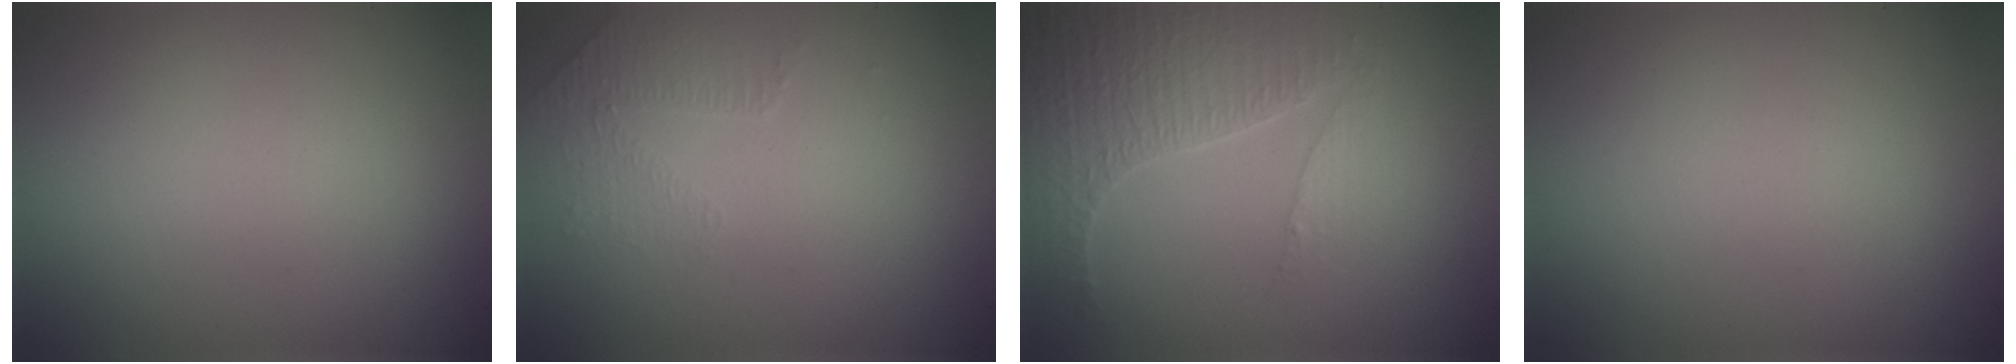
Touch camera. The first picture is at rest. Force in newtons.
{"total": 1.4, "press": 0.8, "slide": 1.1}
{"total": 3.4, "press": 3.4, "slide": 0.5}
{"total": 0.0}